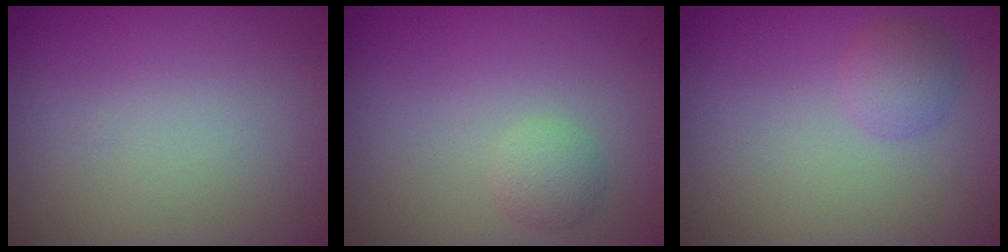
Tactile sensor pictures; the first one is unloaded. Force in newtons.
{"total": 1.6, "press": 1.6, "slide": 0.0}
{"total": 1.9, "press": 1.9, "slide": 0.1}